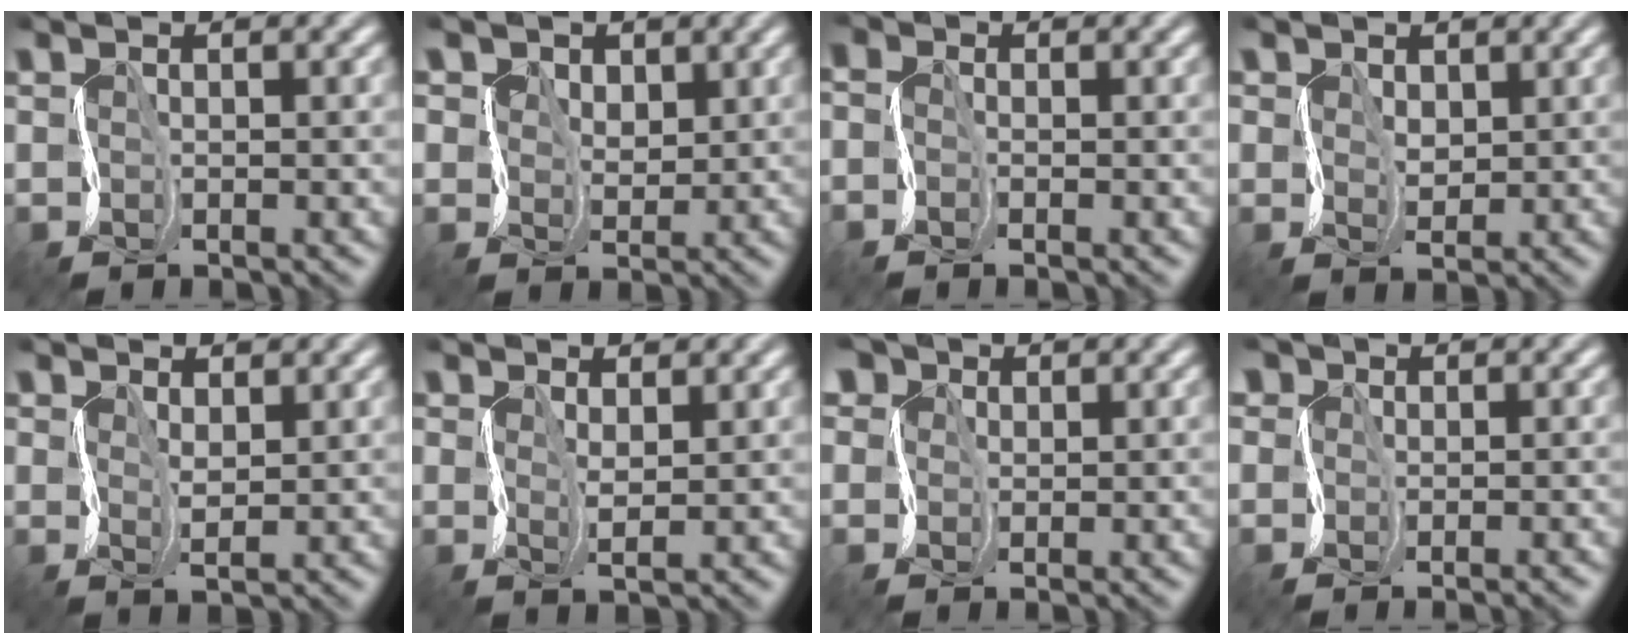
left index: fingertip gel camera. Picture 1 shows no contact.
{"total": 7.7, "force": [4.3, 5.6, 3.1], "torque": [-0.065, 0.027, 0.046]}
{"total": 2.9, "force": [-0.1, 2.4, 1.6], "torque": [-0.037, 0.011, -0.030]}
{"total": 2.3, "force": [1.1, 1.9, 0.9], "torque": [-0.027, 0.013, 0.011]}
{"total": 1.7, "force": [0.9, 1.1, 0.9], "torque": [-0.028, 0.006, 0.013]}
{"total": 1.7, "force": [0.9, 1.0, 1.0], "torque": [-0.031, 0.007, 0.014]}
{"total": 8.0, "force": [3.2, 6.2, 3.8], "torque": [-0.068, 0.038, 0.010]}
{"total": 8.0, "force": [-0.4, 6.6, 4.4], "torque": [-0.048, 0.025, -0.051]}